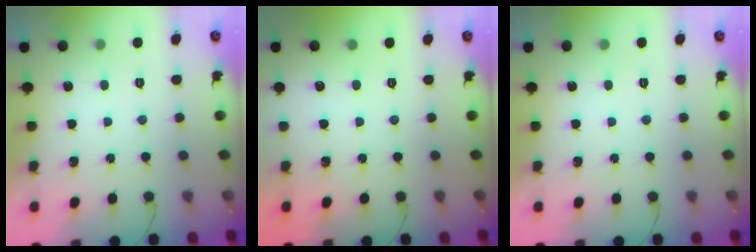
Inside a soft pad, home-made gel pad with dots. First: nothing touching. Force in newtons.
{"total": 0.0}
{"total": 0.0}